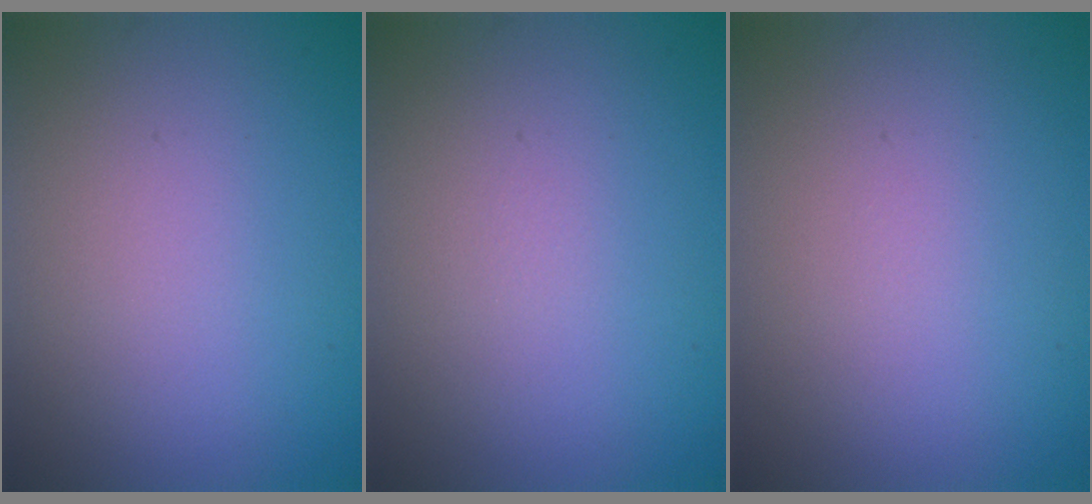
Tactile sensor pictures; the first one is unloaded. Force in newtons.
{"total": 0.0}
{"total": 0.0}